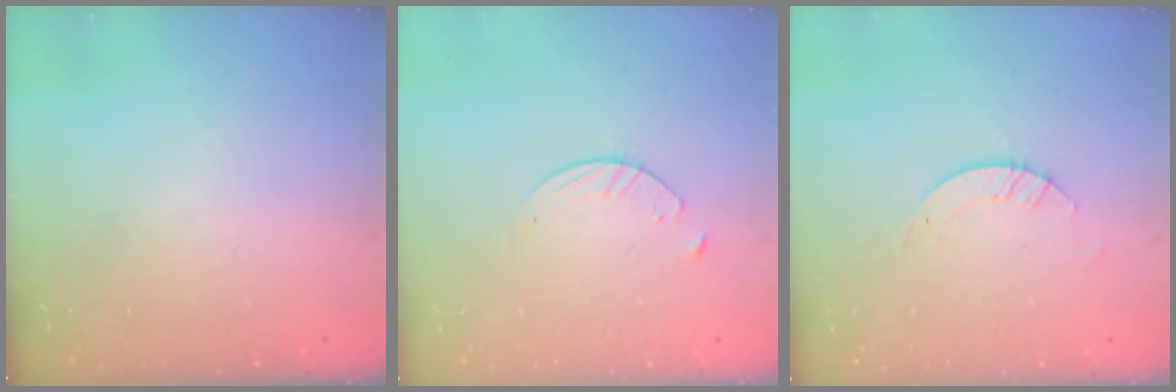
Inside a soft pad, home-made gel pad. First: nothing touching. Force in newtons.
{"total": 4.3, "press": 4.3, "slide": 0.5}
{"total": 2.8, "press": 2.8, "slide": 0.2}